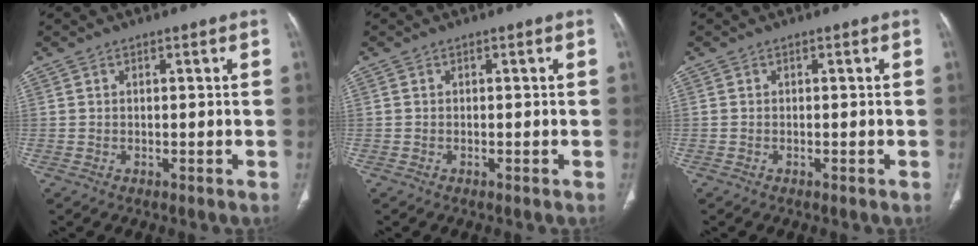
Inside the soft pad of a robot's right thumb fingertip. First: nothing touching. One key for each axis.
{"total": 0.0}
{"total": 0.0}